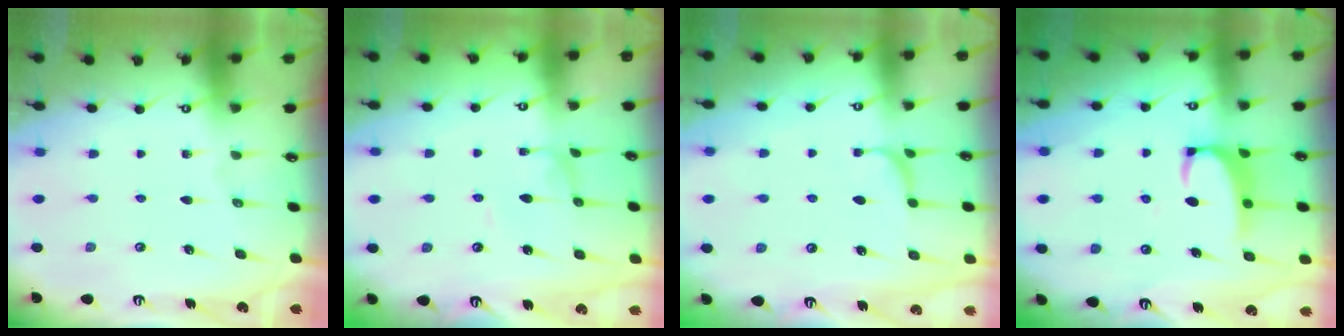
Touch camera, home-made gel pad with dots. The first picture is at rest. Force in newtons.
{"total": 1.9, "press": 1.9, "slide": 0.0}
{"total": 2.2, "press": 2.2, "slide": 0.4}
{"total": 2.5, "press": 2.4, "slide": 0.8}